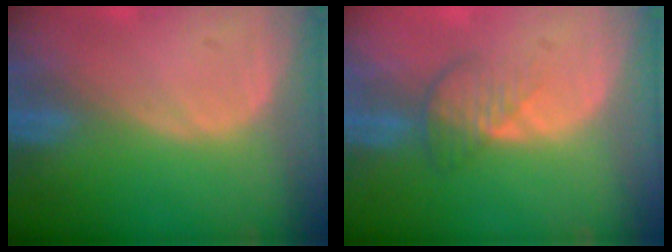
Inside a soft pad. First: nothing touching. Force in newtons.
{"total": 3.9, "press": 3.3, "slide": 2.0}